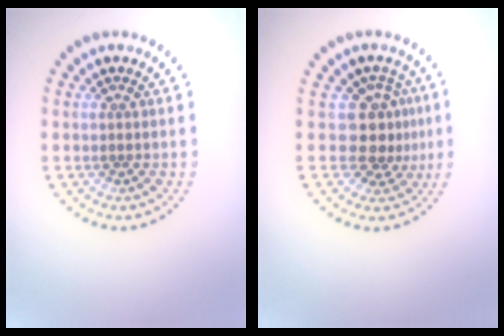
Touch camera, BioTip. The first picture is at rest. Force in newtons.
{"total": 3.3, "press": 2.4, "slide": 2.3}